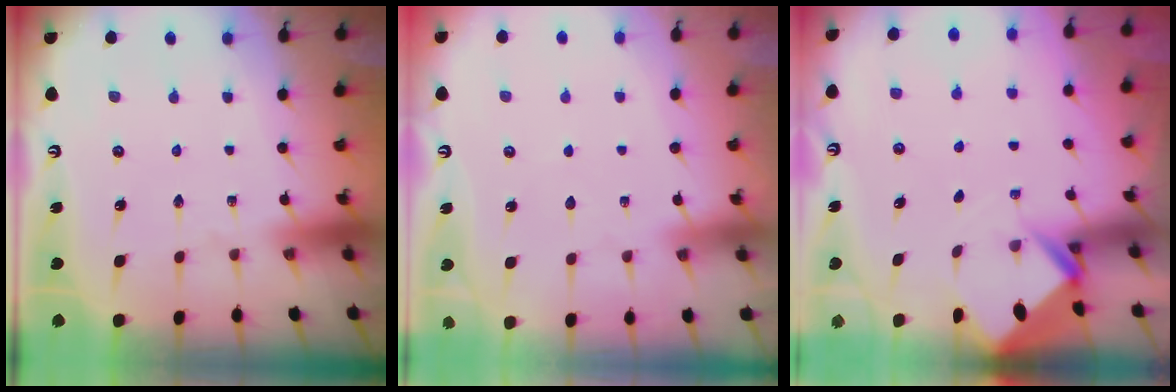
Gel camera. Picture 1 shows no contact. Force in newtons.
{"total": 3.3, "press": 3.2, "slide": 0.3}
{"total": 2.5, "press": 2.5, "slide": 0.1}